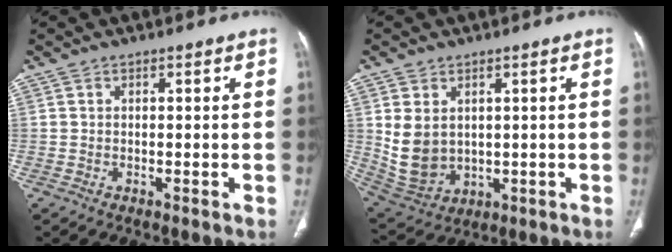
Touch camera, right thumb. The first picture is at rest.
{"total": 9.4, "force": [1.6, 7.0, 6.1], "torque": [-0.110, -0.011, 0.059]}